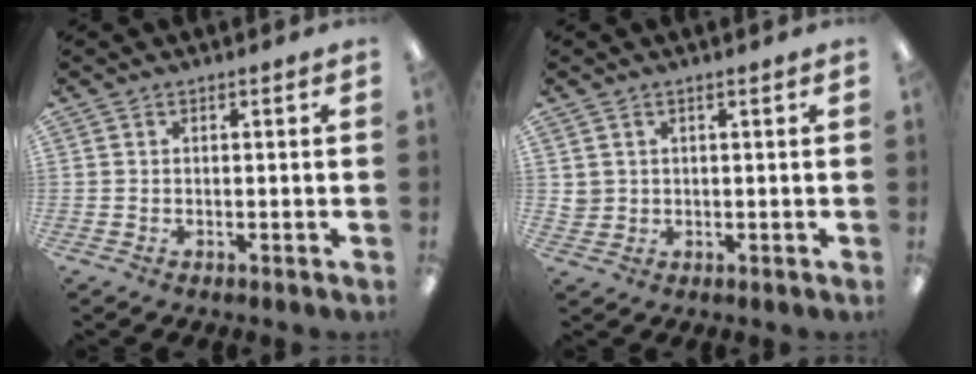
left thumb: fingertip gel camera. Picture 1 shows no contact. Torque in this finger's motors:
{"motor_torque": [-0.16, 0.07, -0.24, -0.25, 0.00]}